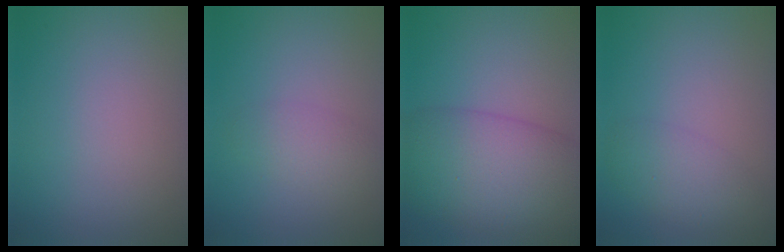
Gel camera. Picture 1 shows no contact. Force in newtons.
{"total": 2.2, "press": 2.2, "slide": 0.1}
{"total": 9.5, "press": 9.5, "slide": 0.3}
{"total": 2.7, "press": 2.7, "slide": 0.1}